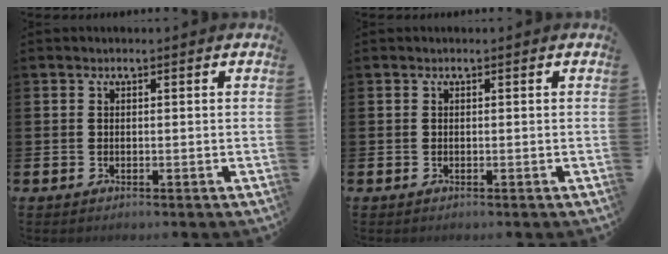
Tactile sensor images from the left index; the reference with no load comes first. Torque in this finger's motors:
{"motor_torque": [-0.02, 0.01, 0.03, 0.00]}